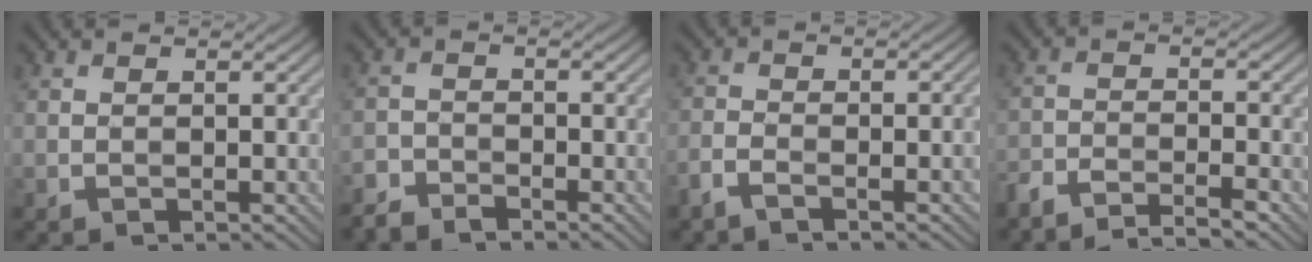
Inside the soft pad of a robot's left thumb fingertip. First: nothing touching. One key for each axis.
{"total": 3.3, "fx": -3.1, "fy": 0.7, "fz": 0.8, "tx": -0.015, "ty": -0.005, "tz": -0.069}
{"total": 4.4, "fx": -2.6, "fy": 1.0, "fz": 3.4, "tx": -0.066, "ty": -0.004, "tz": -0.061}
{"total": 5.8, "fx": -5.1, "fy": 0.9, "fz": 2.7, "tx": -0.049, "ty": -0.004, "tz": -0.096}